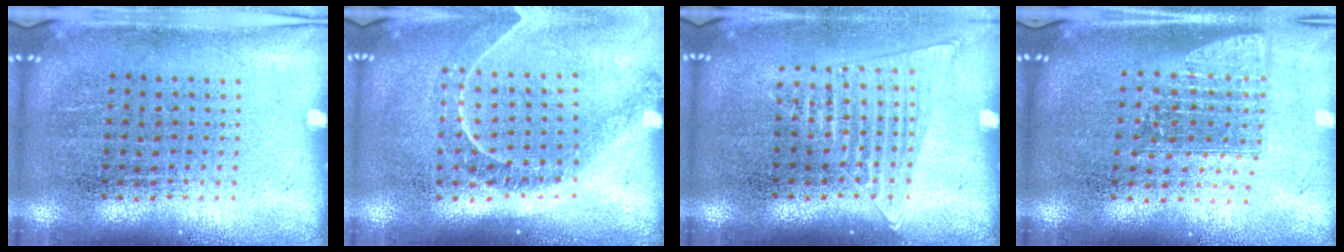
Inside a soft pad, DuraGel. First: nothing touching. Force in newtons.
{"total": 1.2, "press": 1.2, "slide": 0.2}
{"total": 1.3, "press": 1.2, "slide": 0.5}
{"total": 1.5, "press": 1.2, "slide": 0.9}